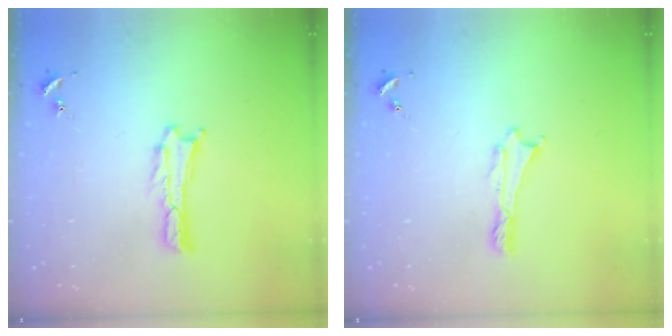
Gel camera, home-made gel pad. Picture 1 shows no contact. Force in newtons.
{"total": 0.0}